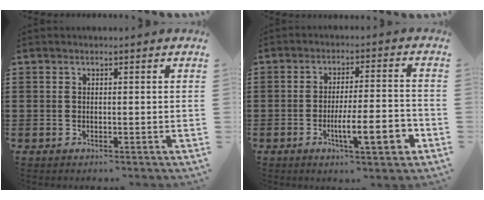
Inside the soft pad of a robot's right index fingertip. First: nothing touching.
{"total": 8.9, "force": [-3.1, 1.9, 8.2], "torque": [-0.121, -0.004, -0.049]}